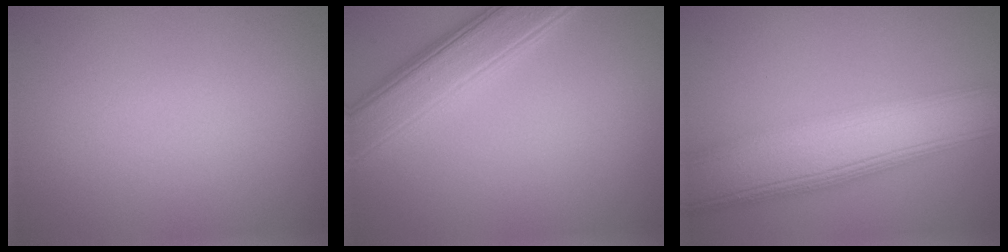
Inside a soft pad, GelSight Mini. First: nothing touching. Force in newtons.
{"total": 5.3, "press": 5.3, "slide": 0.3}
{"total": 9.7, "press": 9.7, "slide": 1.1}